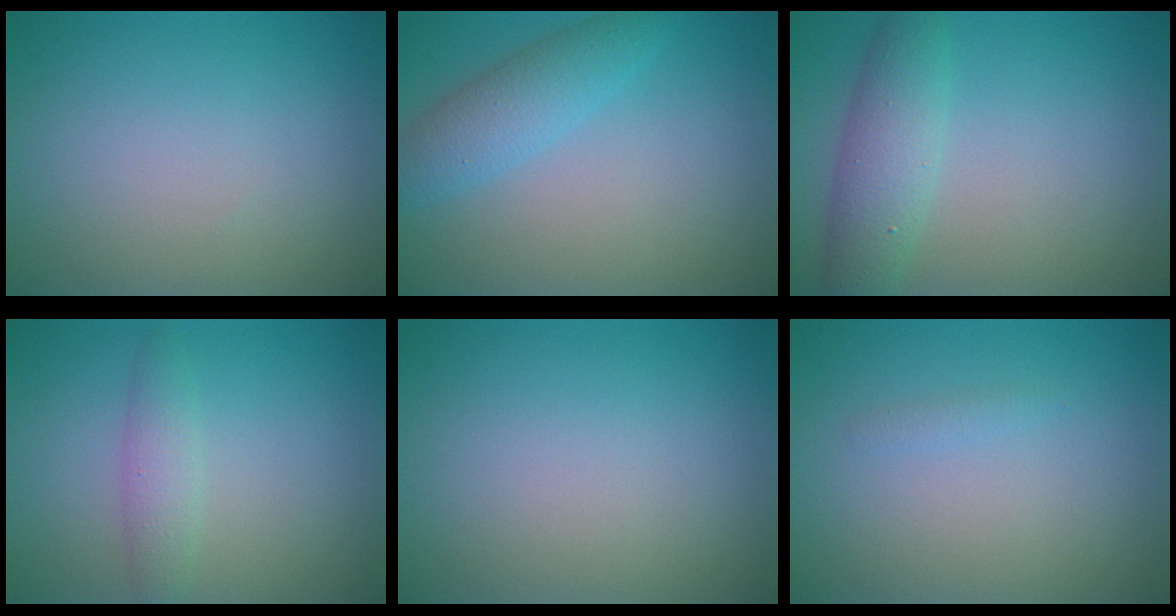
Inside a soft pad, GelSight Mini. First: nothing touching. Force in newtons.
{"total": 3.5, "press": 3.5, "slide": 0.2}
{"total": 3.8, "press": 3.8, "slide": 0.1}
{"total": 2.0, "press": 2.0, "slide": 0.1}
{"total": 0.0}
{"total": 0.6, "press": 0.6, "slide": 0.0}